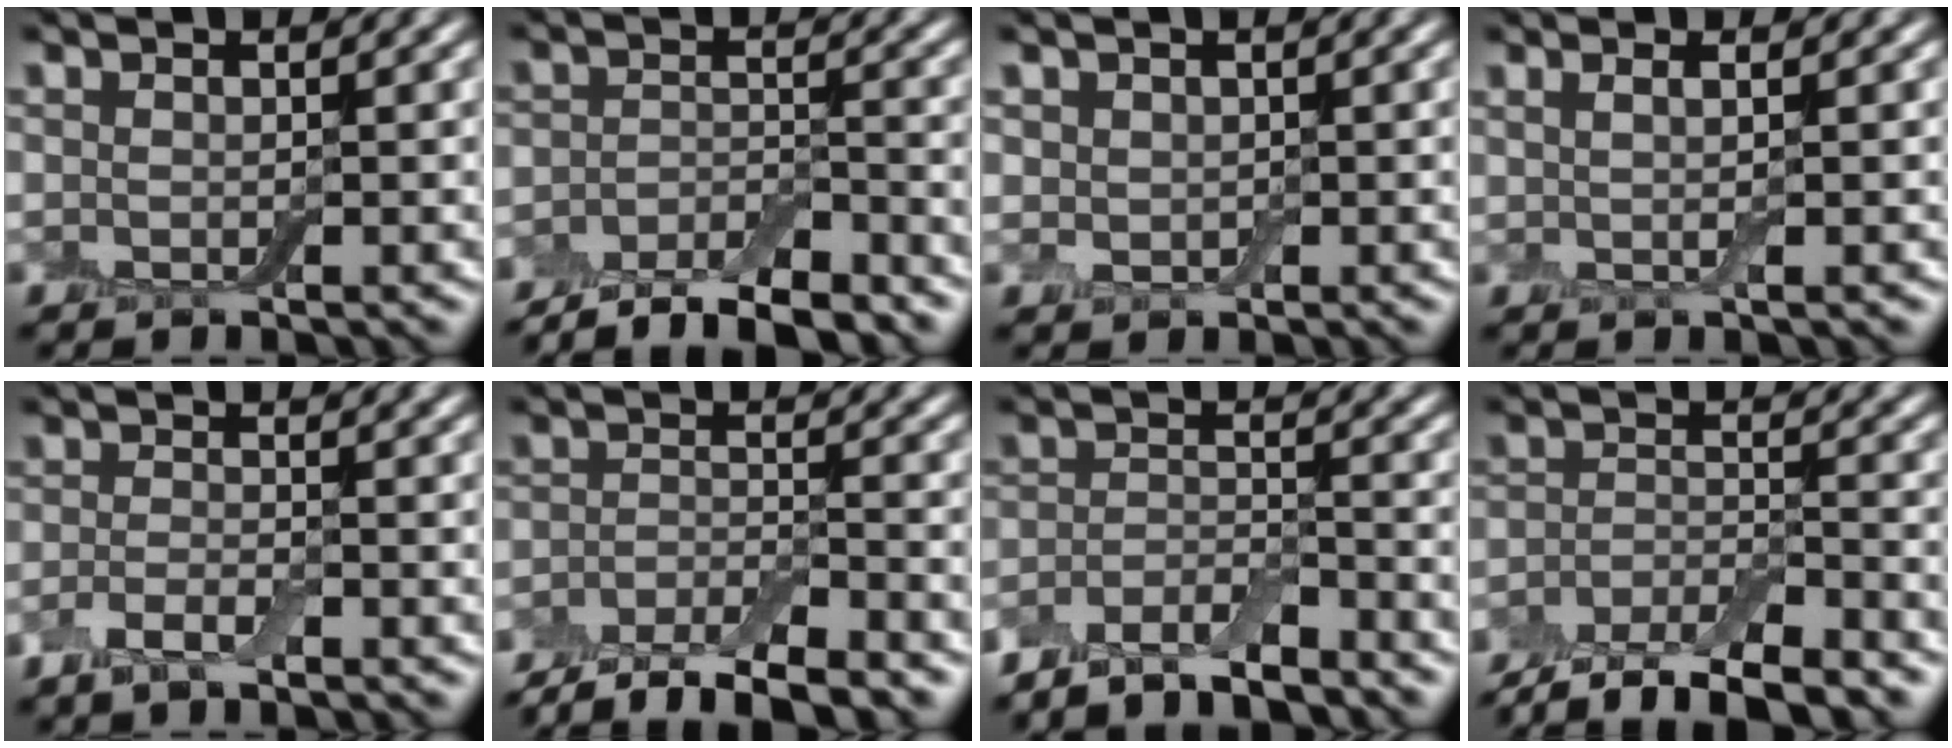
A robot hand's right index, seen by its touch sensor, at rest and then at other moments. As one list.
[{"total": 7.3, "force": [-6.3, 2.2, 3.1], "torque": [-0.047, -0.003, -0.107]}, {"total": 1.8, "force": [0.6, 1.5, 0.6], "torque": [-0.005, 0.005, 0.001]}, {"total": 1.3, "force": [0.6, 0.3, 1.2], "torque": [-0.019, 0.000, 0.004]}, {"total": 2.0, "force": [-1.2, 0.7, 1.4], "torque": [-0.038, 0.002, -0.029]}, {"total": 6.4, "force": [-5.3, 1.9, 3.1], "torque": [-0.057, -0.007, -0.096]}, {"total": 4.7, "force": [-4.2, 1.1, 1.9], "torque": [-0.040, -0.002, -0.078]}, {"total": 7.3, "force": [-6.0, 2.4, 3.5], "torque": [-0.065, -0.007, -0.109]}]